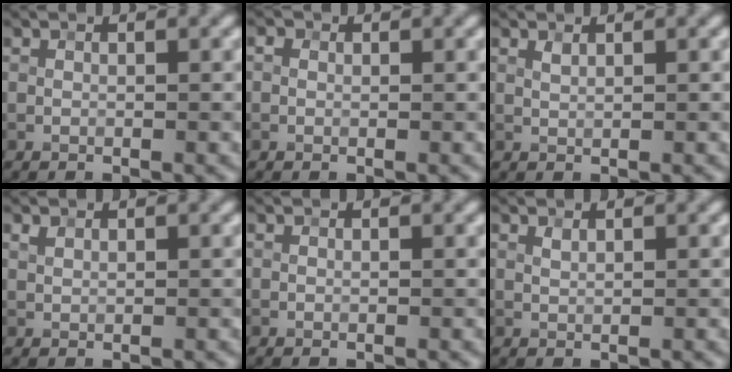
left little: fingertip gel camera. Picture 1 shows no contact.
{"total": 0.6, "force": [0.1, 0.5, 0.2], "torque": [-0.001, -0.004, -0.003]}
{"total": 0.6, "force": [0.4, 0.2, 0.4], "torque": [-0.012, -0.001, 0.010]}
{"total": 0.7, "force": [0.5, 0.3, 0.3], "torque": [-0.011, 0.001, 0.011]}
{"total": 0.0}
{"total": 0.6, "force": [0.4, 0.2, 0.4], "torque": [-0.011, 0.000, 0.009]}